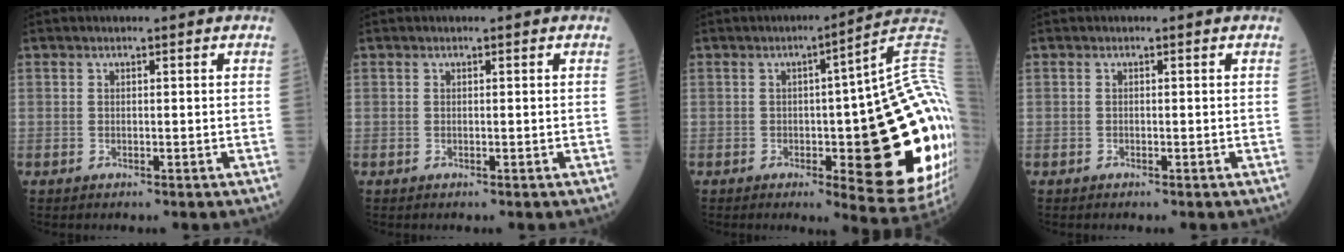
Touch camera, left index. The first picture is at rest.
{"total": 0.0}
{"total": 26.9, "force": [-2.0, 5.1, 26.3], "torque": [-0.222, 0.014, -0.016]}
{"total": 0.0}